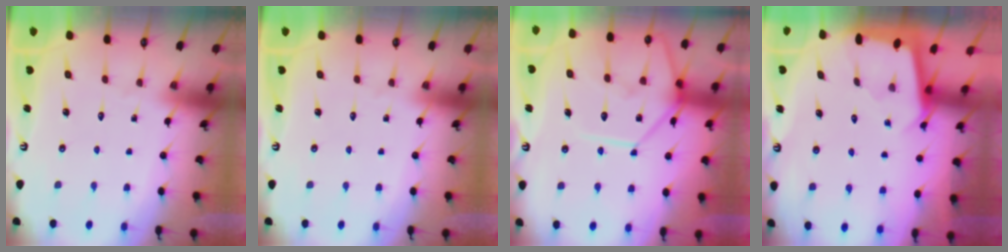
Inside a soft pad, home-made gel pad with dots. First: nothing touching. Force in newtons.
{"total": 0.0}
{"total": 14.1, "press": 14.0, "slide": 1.6}
{"total": 1.9, "press": 1.9, "slide": 0.1}